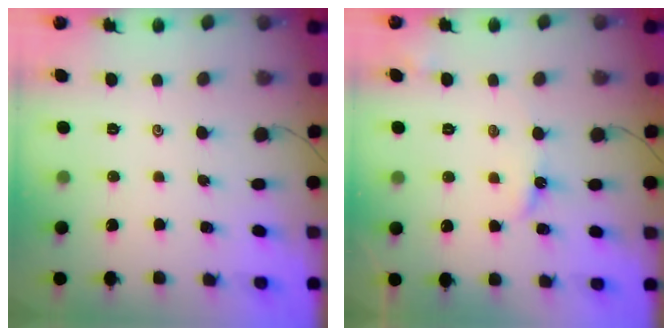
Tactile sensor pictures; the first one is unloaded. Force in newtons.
{"total": 3.5, "press": 3.5, "slide": 0.4}